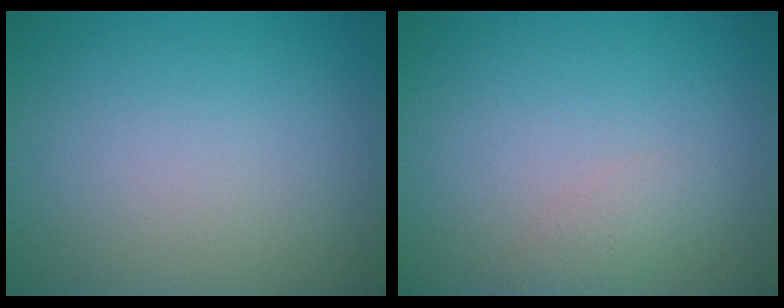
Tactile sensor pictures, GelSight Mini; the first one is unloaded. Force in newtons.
{"total": 1.4, "press": 1.4, "slide": 0.1}